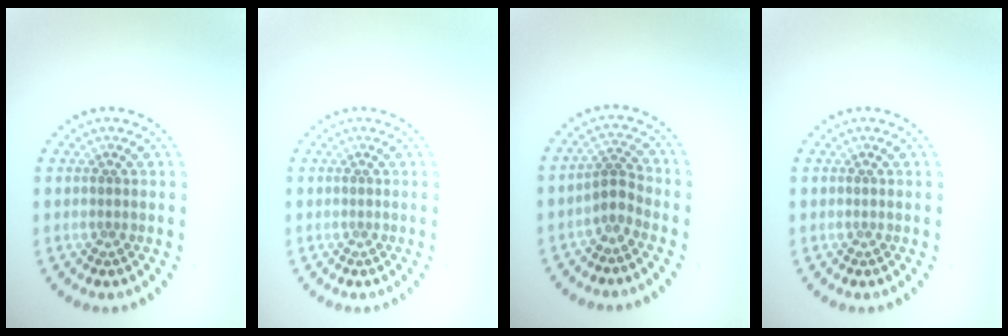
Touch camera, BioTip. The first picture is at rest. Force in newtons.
{"total": 0.0}
{"total": 1.6, "press": 1.2, "slide": 1.1}
{"total": 0.0}